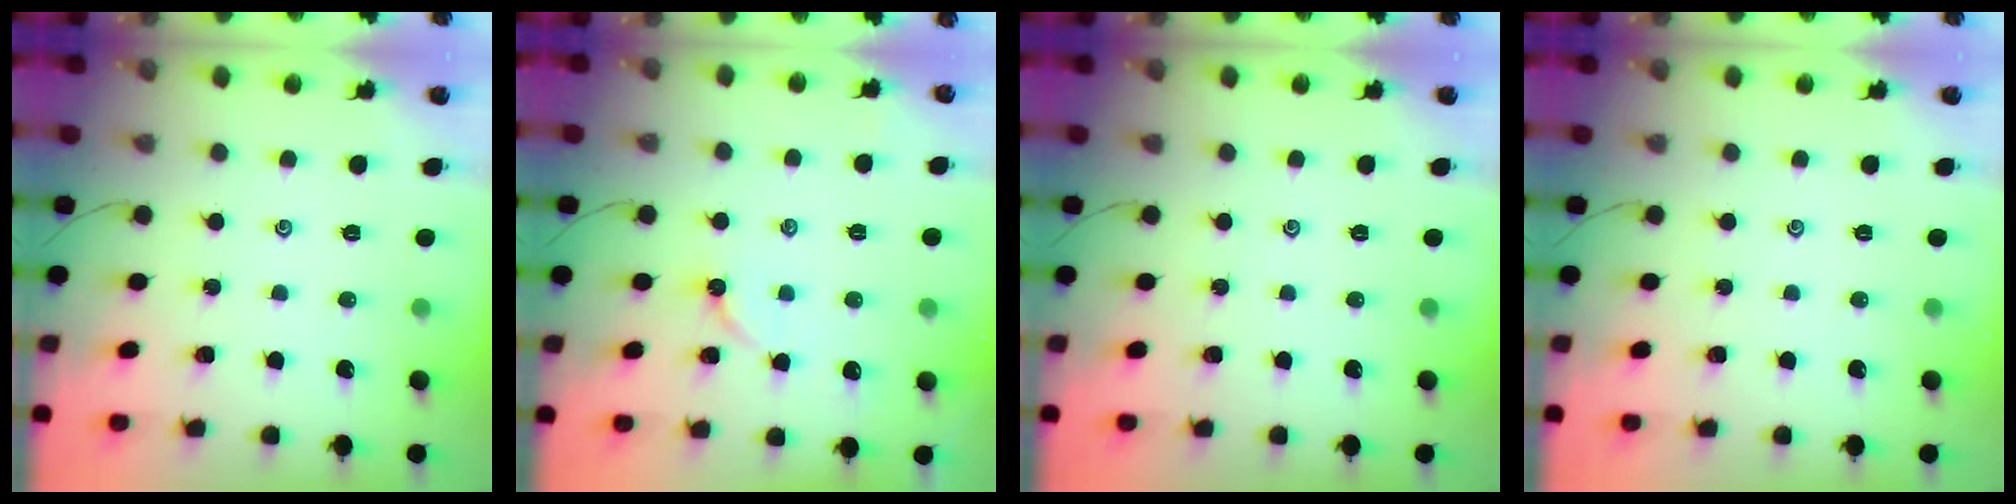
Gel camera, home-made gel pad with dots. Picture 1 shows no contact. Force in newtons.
{"total": 3.7, "press": 3.7, "slide": 0.4}
{"total": 0.0}
{"total": 0.0}